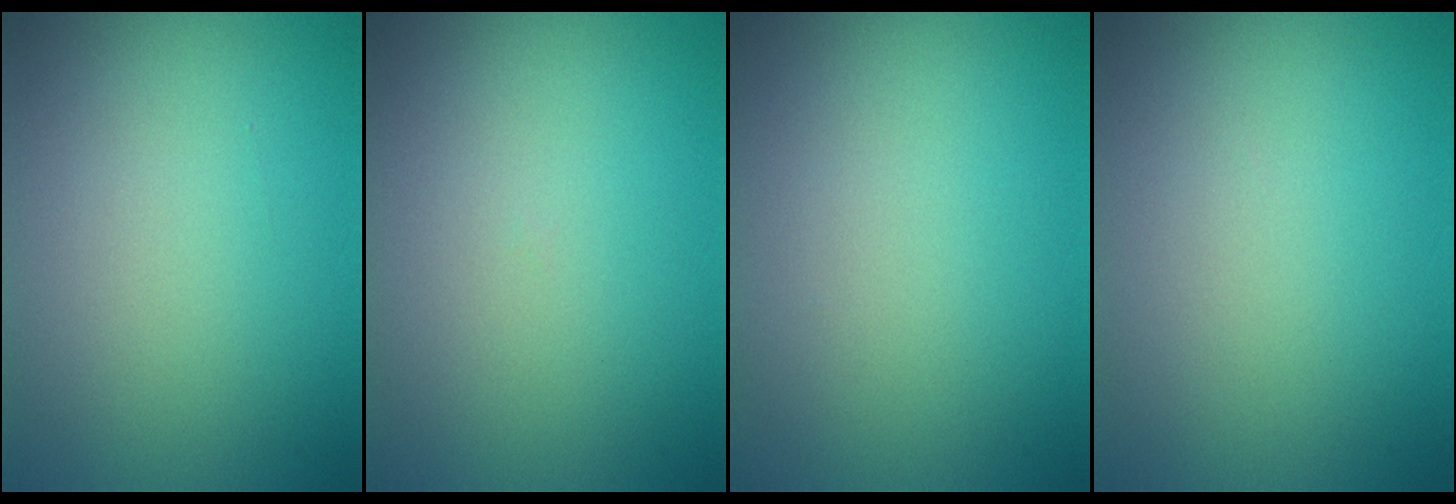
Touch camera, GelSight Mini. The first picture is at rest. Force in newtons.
{"total": 0.0}
{"total": 0.0}
{"total": 0.0}